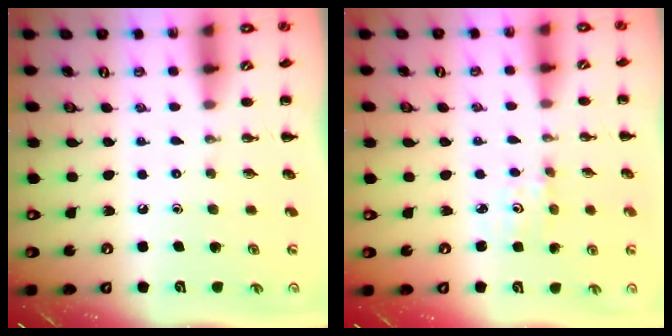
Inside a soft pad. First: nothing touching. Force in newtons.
{"total": 1.4, "press": 1.3, "slide": 0.5}